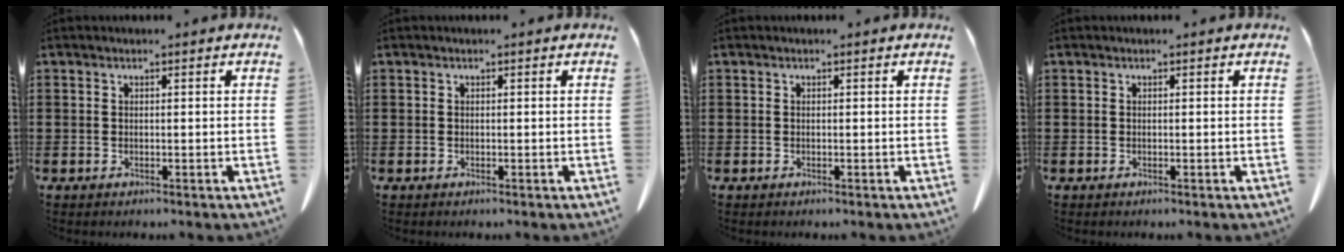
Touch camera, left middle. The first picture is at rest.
{"total": 0.0}
{"total": 0.0}
{"total": 0.0}